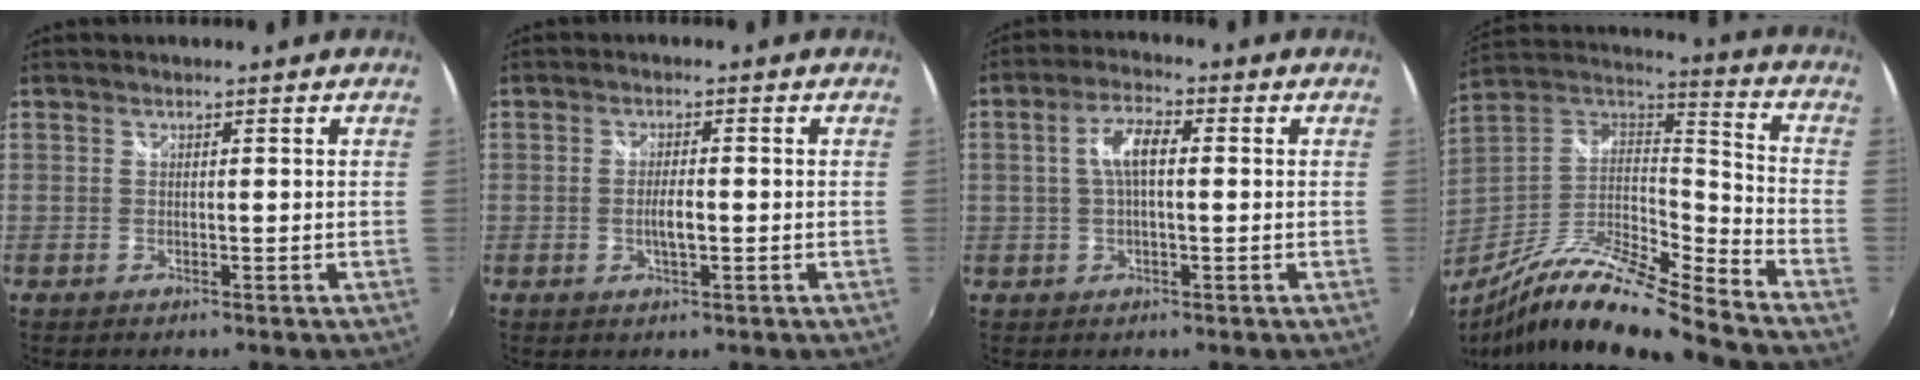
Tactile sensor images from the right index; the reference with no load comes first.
{"total": 2.9, "force": [-0.6, 0.7, 2.7], "torque": [-0.051, -0.002, -0.012]}
{"total": 5.7, "force": [0.5, 2.1, 5.2], "torque": [-0.102, 0.013, 0.008]}
{"total": 19.0, "force": [-14.6, 1.8, 12.1], "torque": [-0.223, -0.029, -0.276]}